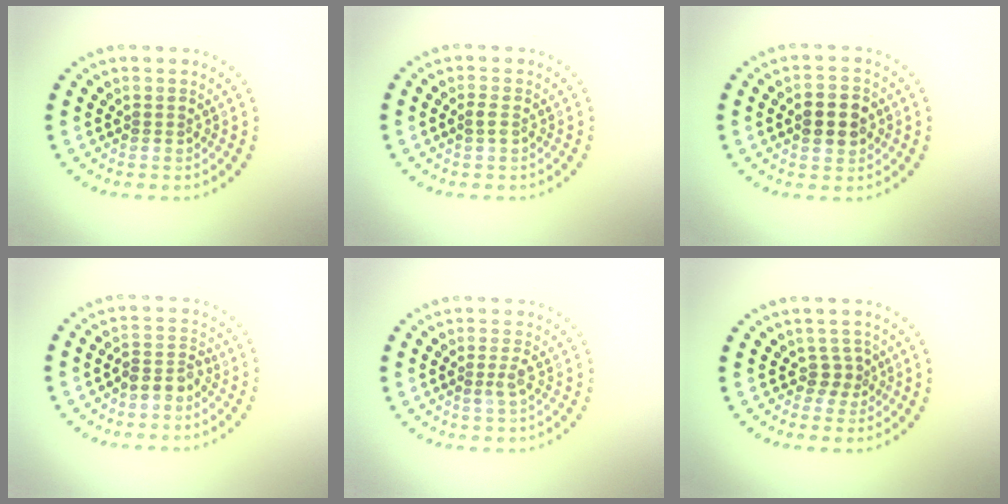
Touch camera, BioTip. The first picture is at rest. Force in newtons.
{"total": 1.0, "press": 1.0, "slide": 0.1}
{"total": 3.4, "press": 3.4, "slide": 0.1}
{"total": 2.2, "press": 1.8, "slide": 1.2}
{"total": 1.2, "press": 1.0, "slide": 0.7}
{"total": 1.6, "press": 1.0, "slide": 1.2}